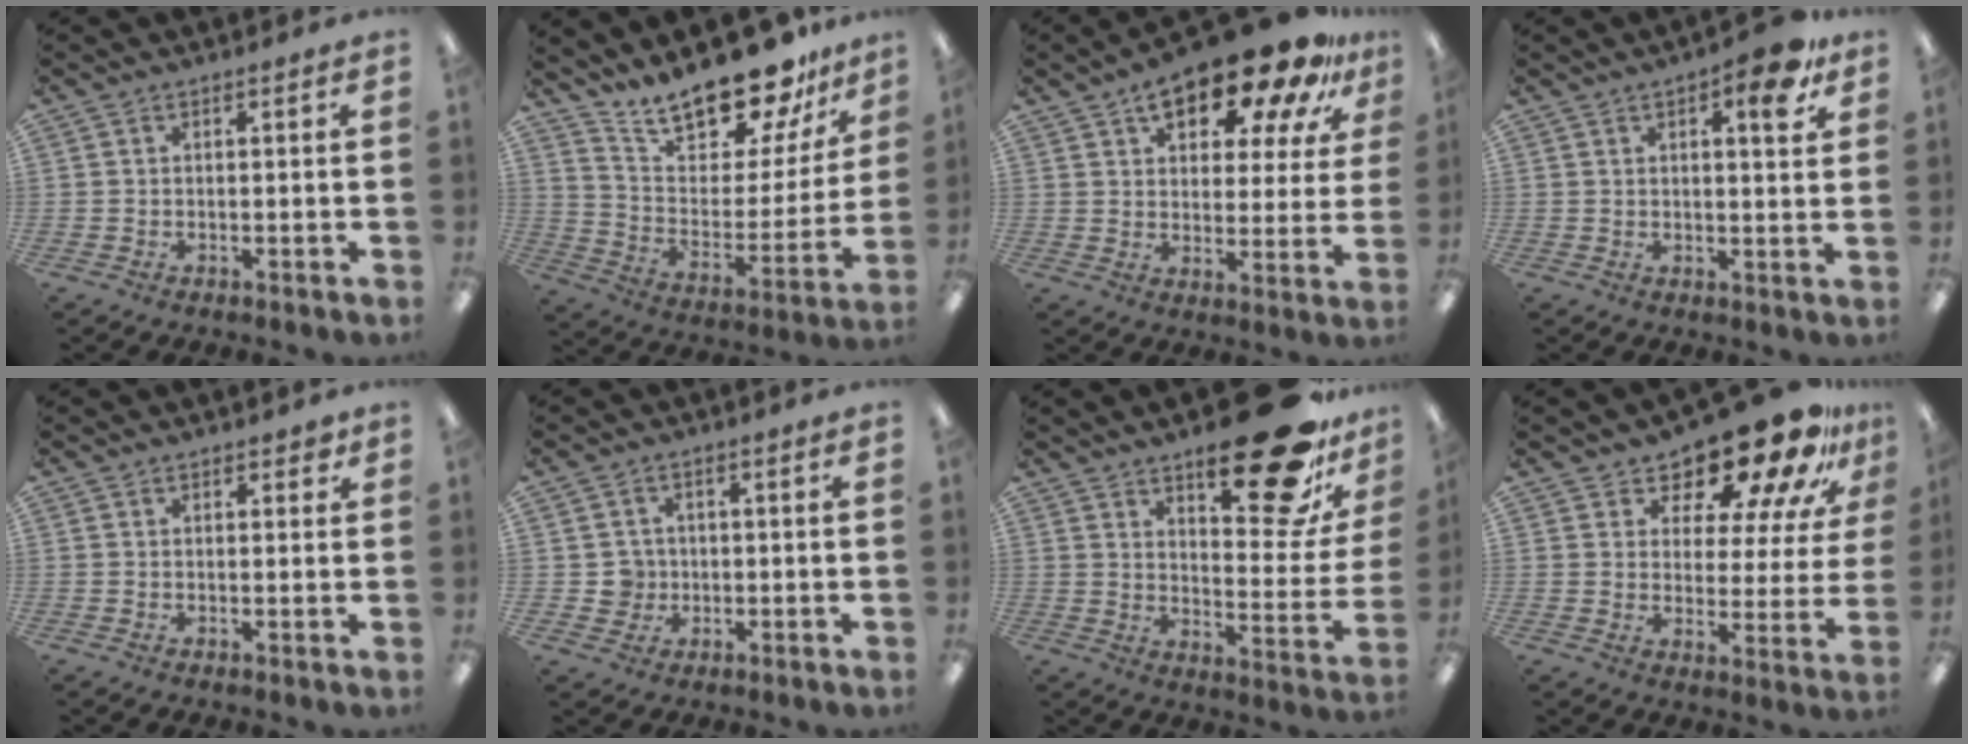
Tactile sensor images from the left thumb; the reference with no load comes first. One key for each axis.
{"total": 19.9, "fx": 17.4, "fy": 6.0, "fz": 7.6, "tx": -0.132, "ty": -0.129, "tz": 0.302}
{"total": 17.4, "fx": 12.4, "fy": 6.5, "fz": 10.4, "tx": -0.158, "ty": -0.071, "tz": 0.204}
{"total": 8.1, "fx": 4.5, "fy": 2.8, "fz": 6.2, "tx": -0.074, "ty": -0.018, "tz": 0.066}
{"total": 1.7, "fx": 1.2, "fy": 0.9, "fz": 0.7, "tx": -0.006, "ty": -0.001, "tz": 0.020}
{"total": 4.0, "fx": 0.1, "fy": 4.0, "fz": 0.3, "tx": -0.001, "ty": 0.002, "tz": -0.001}
{"total": 23.6, "fx": 15.9, "fy": 8.3, "fz": 15.4, "tx": -0.189, "ty": -0.109, "tz": 0.254}
{"total": 16.7, "fx": 13.9, "fy": 5.4, "fz": 7.7, "tx": -0.118, "ty": -0.106, "tz": 0.230}